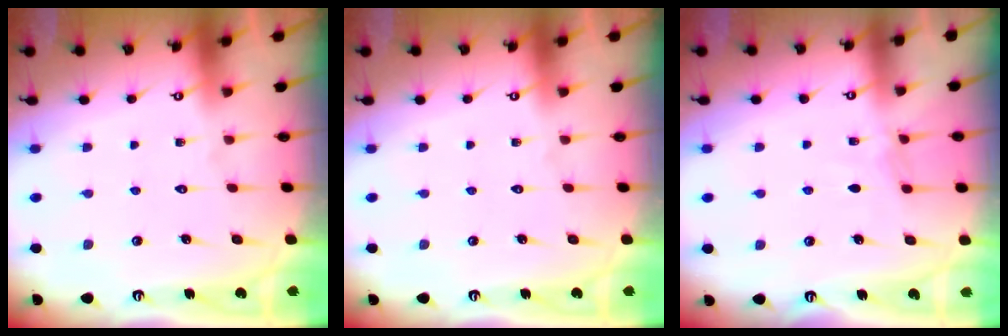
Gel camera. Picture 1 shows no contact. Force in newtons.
{"total": 0.0}
{"total": 5.2, "press": 5.2, "slide": 0.6}